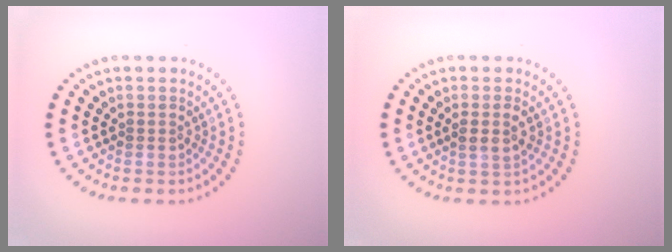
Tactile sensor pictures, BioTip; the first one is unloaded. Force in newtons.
{"total": 1.7, "press": 1.5, "slide": 0.7}